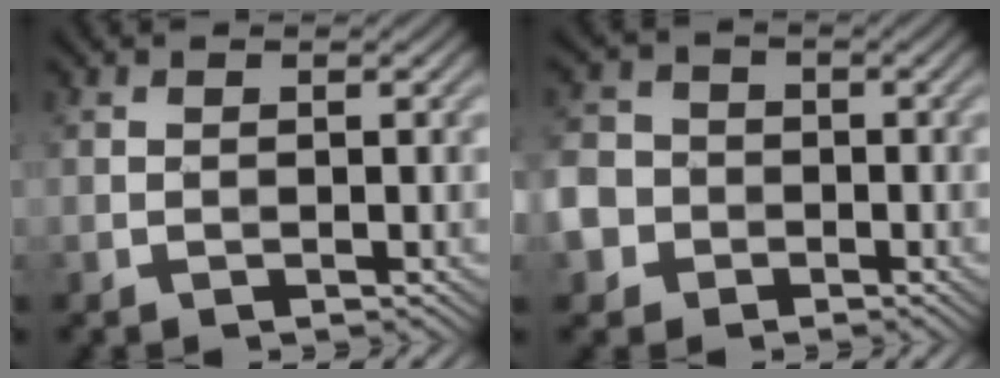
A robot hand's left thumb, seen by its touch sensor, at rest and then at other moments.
{"total": 6.7, "force": [-2.7, 5.8, 1.9], "torque": [-0.063, -0.019, -0.077]}